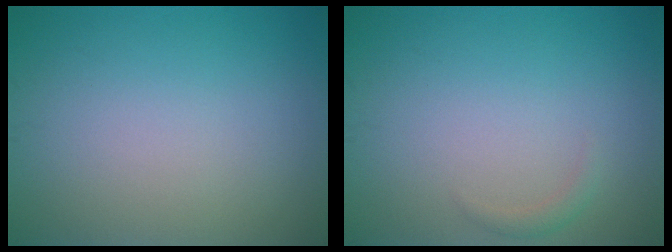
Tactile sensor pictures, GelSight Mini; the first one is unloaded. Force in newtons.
{"total": 0.8, "press": 0.8, "slide": 0.1}